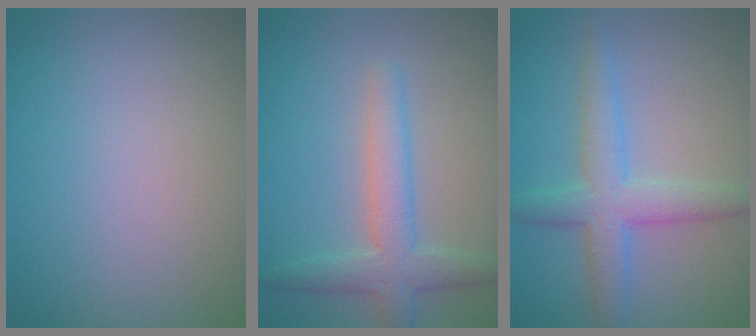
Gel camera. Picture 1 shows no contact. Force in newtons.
{"total": 3.9, "press": 3.9, "slide": 0.2}
{"total": 4.1, "press": 4.1, "slide": 0.1}